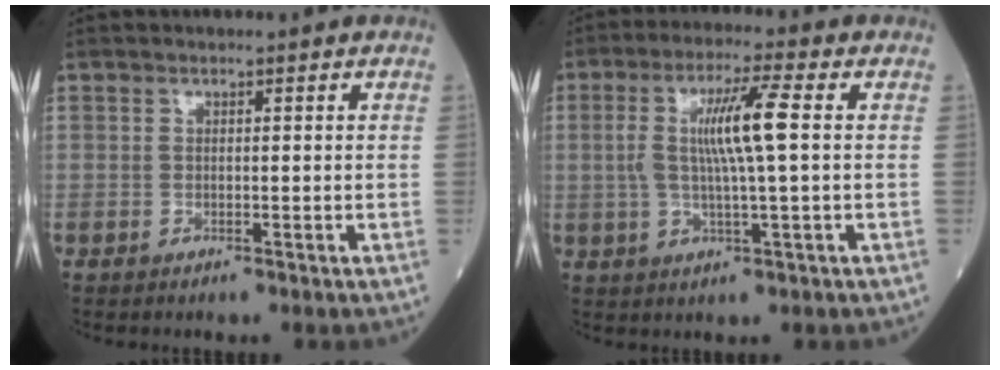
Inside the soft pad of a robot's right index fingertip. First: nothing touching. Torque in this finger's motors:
{"motor_torque": [0.51, 0.09, 0.23, 0.07]}